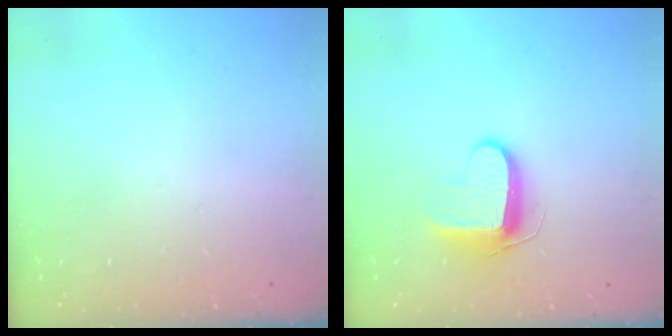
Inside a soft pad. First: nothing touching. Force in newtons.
{"total": 9.8, "press": 9.7, "slide": 1.1}